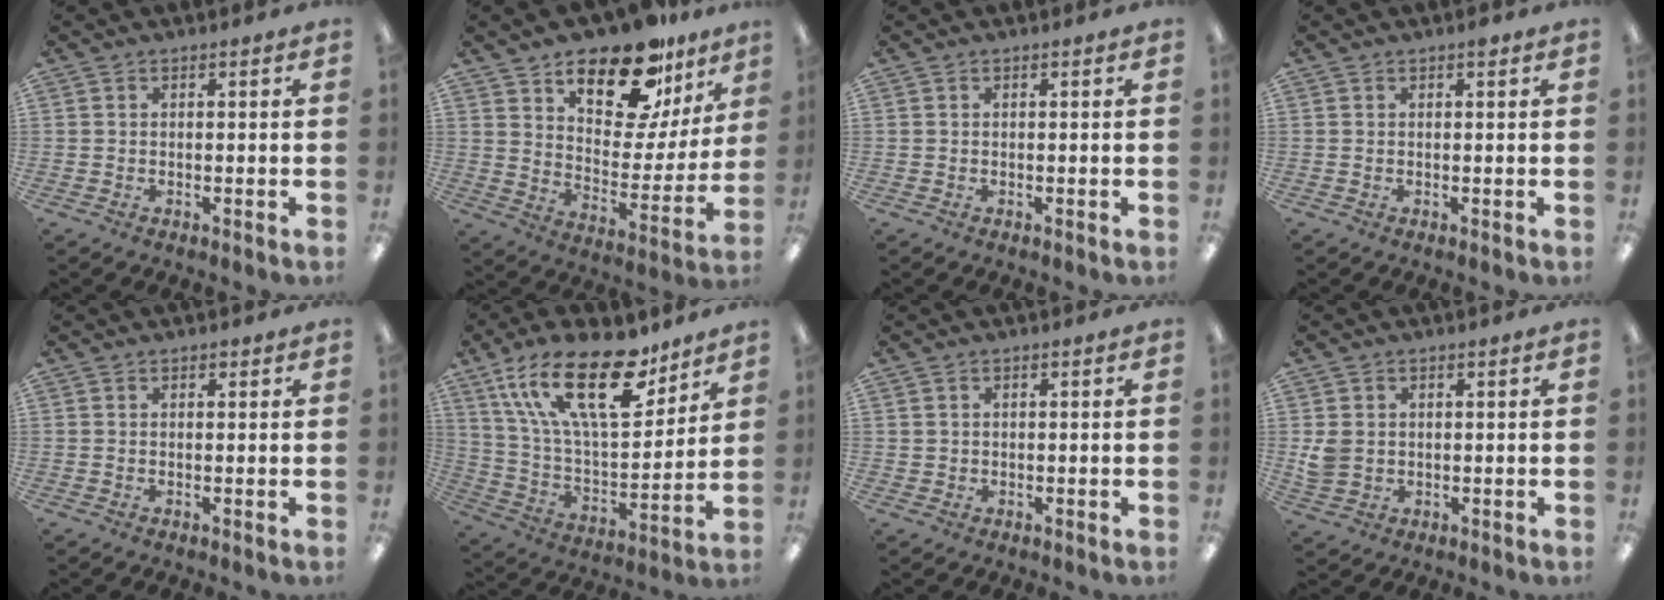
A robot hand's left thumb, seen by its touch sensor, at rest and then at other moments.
{"total": 20.0, "force": [14.2, 8.7, 11.1], "torque": [-0.171, -0.091, 0.241]}
{"total": 0.0}
{"total": 0.8, "force": [0.6, 0.2, 0.6], "torque": [-0.005, 0.000, 0.007]}
{"total": 0.6, "force": [0.5, 0.3, 0.2], "torque": [0.004, -0.003, 0.007]}
{"total": 24.5, "force": [14.6, 10.2, 16.7], "torque": [-0.306, -0.073, 0.251]}
{"total": 1.0, "force": [0.4, 0.9, 0.0], "torque": [-0.001, 0.004, 0.007]}
{"total": 4.3, "force": [0.9, 3.8, 2.0], "torque": [-0.031, 0.005, 0.019]}